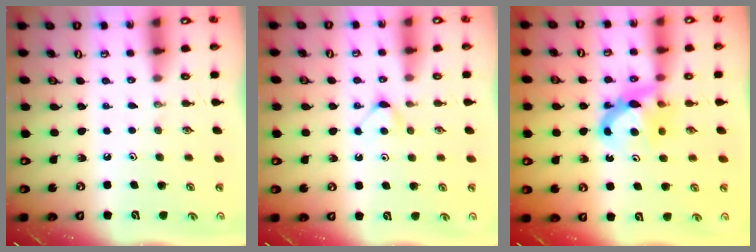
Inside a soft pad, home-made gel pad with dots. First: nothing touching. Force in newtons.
{"total": 3.9, "press": 3.9, "slide": 0.4}
{"total": 7.7, "press": 7.7, "slide": 0.4}